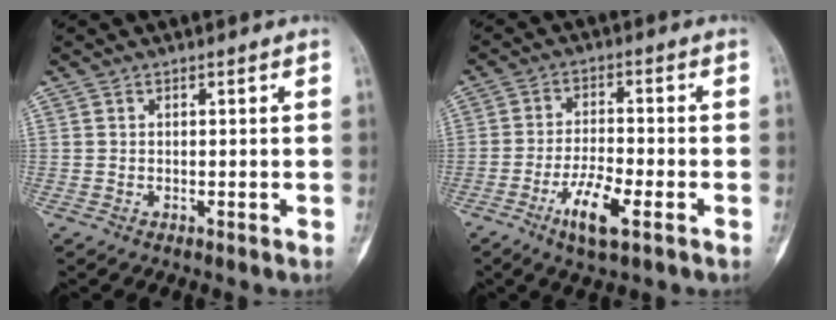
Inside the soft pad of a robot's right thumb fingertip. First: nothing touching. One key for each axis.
{"total": 7.9, "fx": -3.8, "fy": 2.0, "fz": 6.7, "tx": -0.132, "ty": 0.010, "tz": -0.067}